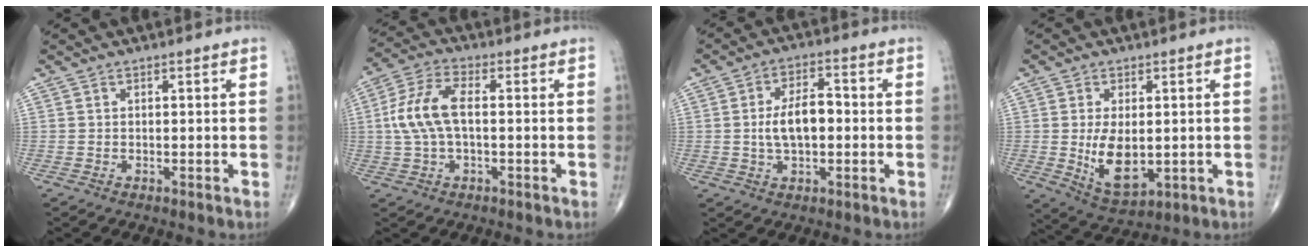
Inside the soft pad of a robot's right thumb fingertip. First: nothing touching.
{"total": 9.7, "force": [0.3, 4.6, 8.5], "torque": [-0.193, 0.026, 0.004]}
{"total": 8.2, "force": [-0.4, 4.2, 7.0], "torque": [-0.120, 0.016, -0.009]}
{"total": 9.2, "force": [-0.4, 4.9, 7.8], "torque": [-0.125, -0.016, 0.010]}